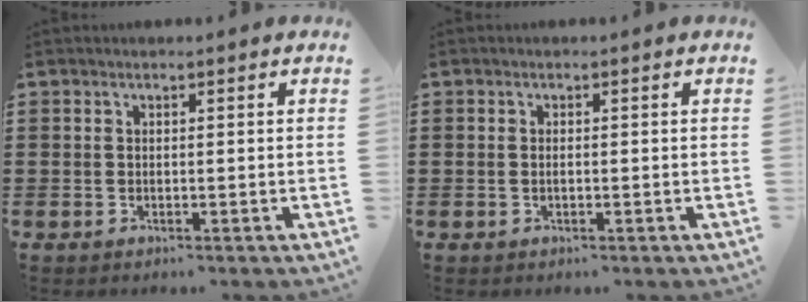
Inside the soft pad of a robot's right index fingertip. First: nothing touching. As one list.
[{"total": 0.6, "force": [-0.1, 0.2, 0.6], "torque": [-0.013, -0.002, -0.002]}]